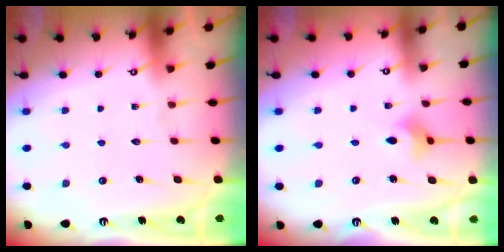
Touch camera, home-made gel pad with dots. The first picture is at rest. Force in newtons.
{"total": 5.1, "press": 5.0, "slide": 0.9}